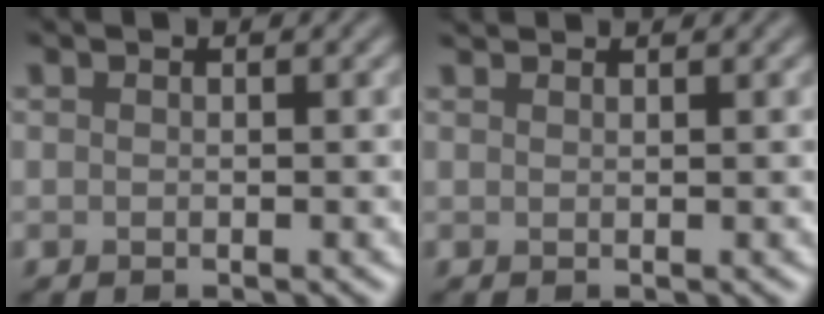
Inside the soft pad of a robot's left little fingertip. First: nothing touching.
{"total": 1.3, "force": [1.3, 0.1, 0.3], "torque": [-0.010, -0.001, 0.016]}